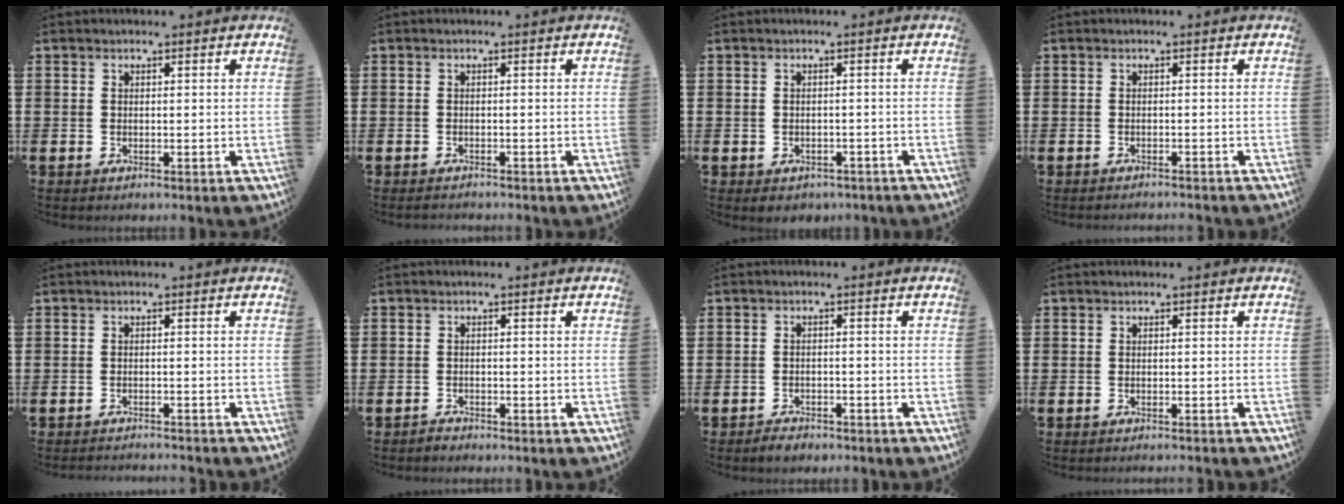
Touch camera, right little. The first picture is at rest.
{"total": 0.6, "force": [-0.6, 0.0, 0.0], "torque": [-0.001, -0.002, -0.012]}
{"total": 0.9, "force": [-0.7, 0.6, 0.0], "torque": [-0.005, 0.001, -0.017]}
{"total": 0.6, "force": [-0.6, -0.1, 0.0], "torque": [0.000, -0.001, -0.013]}
{"total": 1.1, "force": [-1.1, -0.1, -0.1], "torque": [0.000, 0.002, -0.024]}
{"total": 0.9, "force": [-0.9, 0.2, -0.1], "torque": [0.000, 0.001, -0.019]}
{"total": 1.5, "force": [-1.4, 0.4, 0.0], "torque": [-0.004, 0.003, -0.031]}
{"total": 0.0}